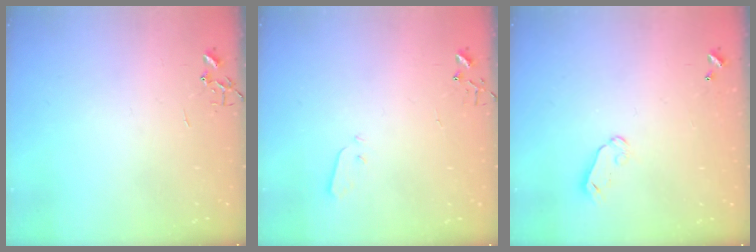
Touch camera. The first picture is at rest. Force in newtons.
{"total": 2.9, "press": 2.9, "slide": 0.1}
{"total": 5.4, "press": 5.4, "slide": 0.5}